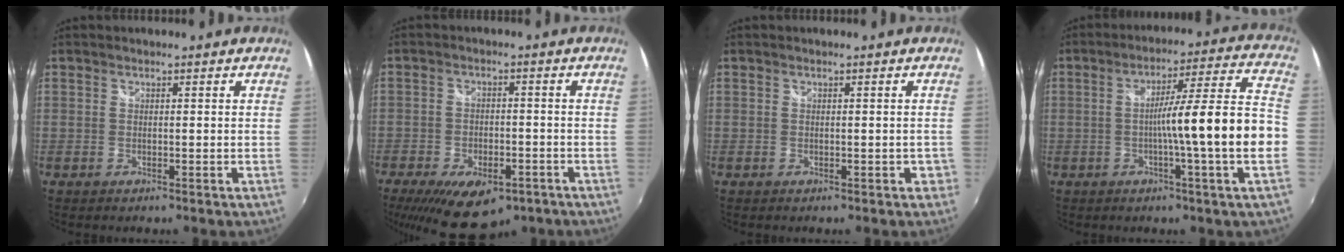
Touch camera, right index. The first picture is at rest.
{"total": 15.6, "force": [-9.8, 7.6, 9.4], "torque": [-0.200, -0.027, -0.139]}
{"total": 1.5, "force": [-0.6, 1.1, 0.8], "torque": [-0.007, 0.006, 0.000]}
{"total": 13.9, "force": [-2.7, -1.5, 13.6], "torque": [-0.184, 0.012, -0.040]}